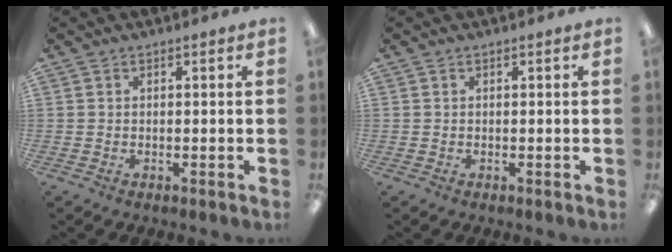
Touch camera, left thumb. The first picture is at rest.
{"total": 0.0}